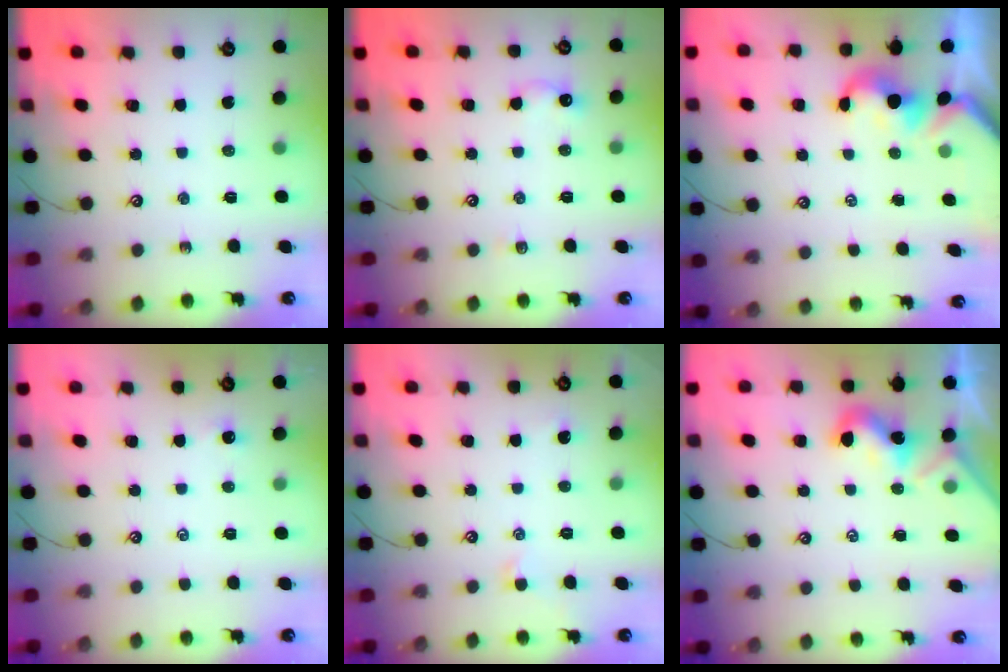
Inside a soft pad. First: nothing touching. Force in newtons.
{"total": 4.3, "press": 4.3, "slide": 0.6}
{"total": 0.9, "press": 0.8, "slide": 0.4}
{"total": 1.5, "press": 1.4, "slide": 0.4}
{"total": 0.7, "press": 0.1, "slide": 0.7}
{"total": 1.8, "press": 1.8, "slide": 0.4}